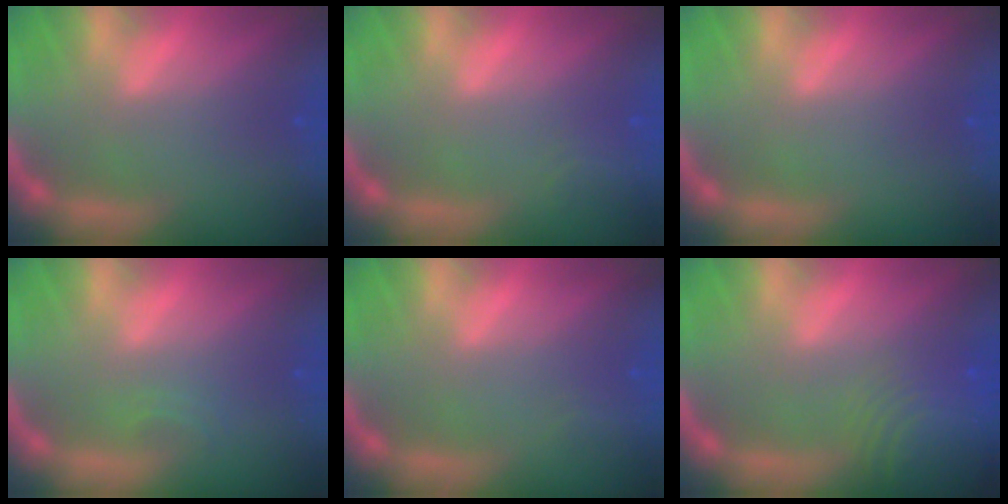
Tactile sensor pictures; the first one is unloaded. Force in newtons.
{"total": 1.4}
{"total": 0.0}
{"total": 0.9}
{"total": 0.9}
{"total": 9.1}